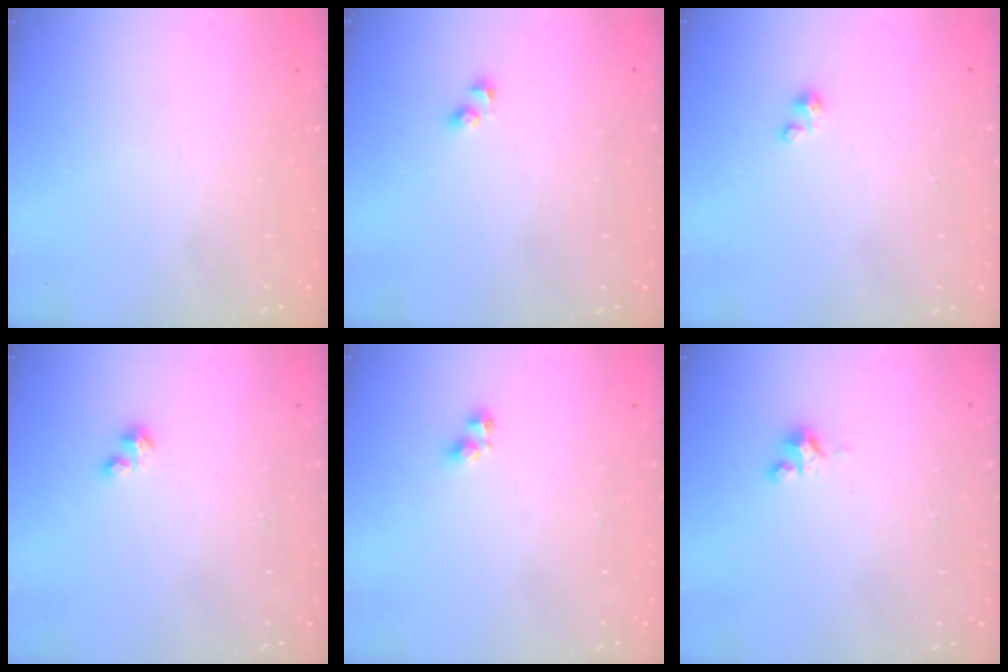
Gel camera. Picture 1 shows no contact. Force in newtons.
{"total": 2.7, "press": 2.5, "slide": 1.2}
{"total": 0.8, "press": 0.7, "slide": 0.3}
{"total": 1.7, "press": 1.7, "slide": 0.4}
{"total": 4.0, "press": 3.9, "slide": 0.5}
{"total": 2.5, "press": 2.5, "slide": 0.2}